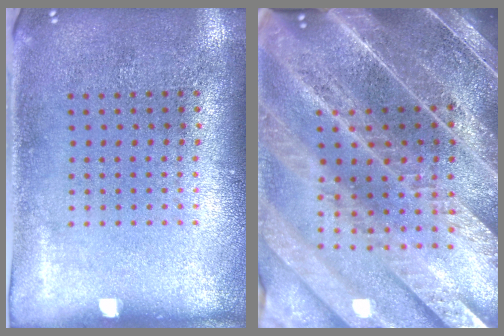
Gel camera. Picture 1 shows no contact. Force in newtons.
{"total": 4.9, "press": 4.2, "slide": 2.4}